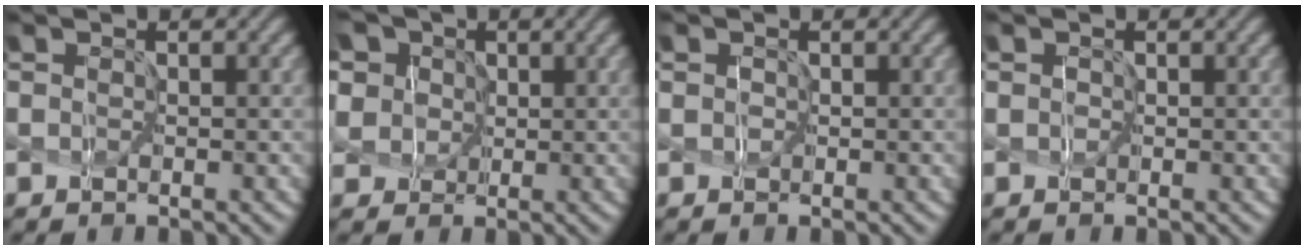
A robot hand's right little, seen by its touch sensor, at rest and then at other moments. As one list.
[{"total": 9.3, "force": [4.2, 7.2, 4.0], "torque": [-0.099, 0.033, 0.057]}, {"total": 1.2, "force": [0.5, 1.0, 0.5], "torque": [0.003, 0.011, -0.008]}, {"total": 0.9, "force": [0.4, 0.7, 0.4], "torque": [0.004, 0.007, -0.010]}]